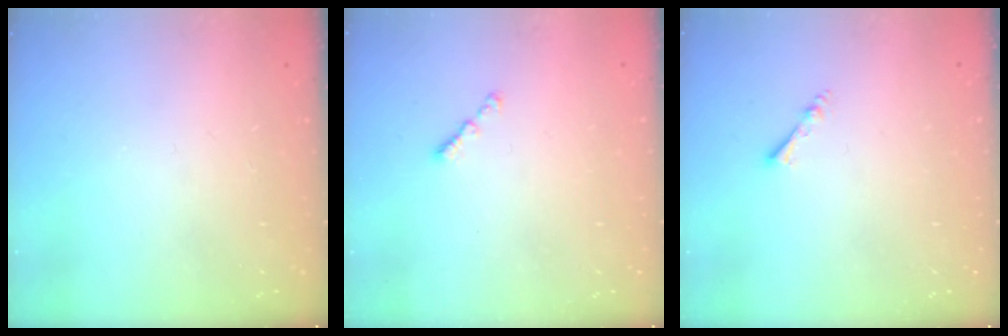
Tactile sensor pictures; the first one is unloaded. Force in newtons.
{"total": 1.1, "press": 1.0, "slide": 0.4}
{"total": 2.2, "press": 2.1, "slide": 0.4}